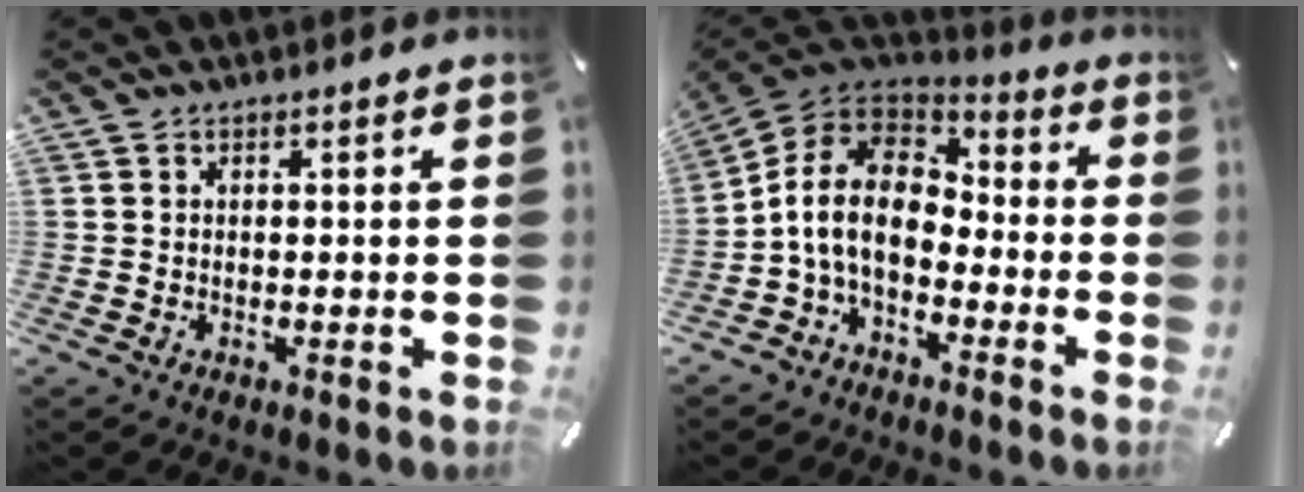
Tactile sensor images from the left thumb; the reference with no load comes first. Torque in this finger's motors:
{"motor_torque": [-0.19, 1.96, 1.57, 1.20, 0.46]}